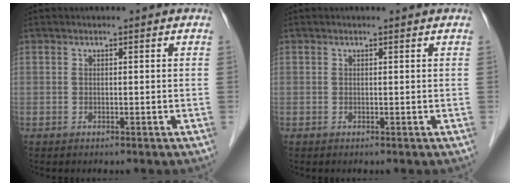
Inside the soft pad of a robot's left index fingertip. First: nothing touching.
{"total": 0.7, "force": [0.7, 0.0, 0.2], "torque": [-0.008, 0.003, 0.010]}